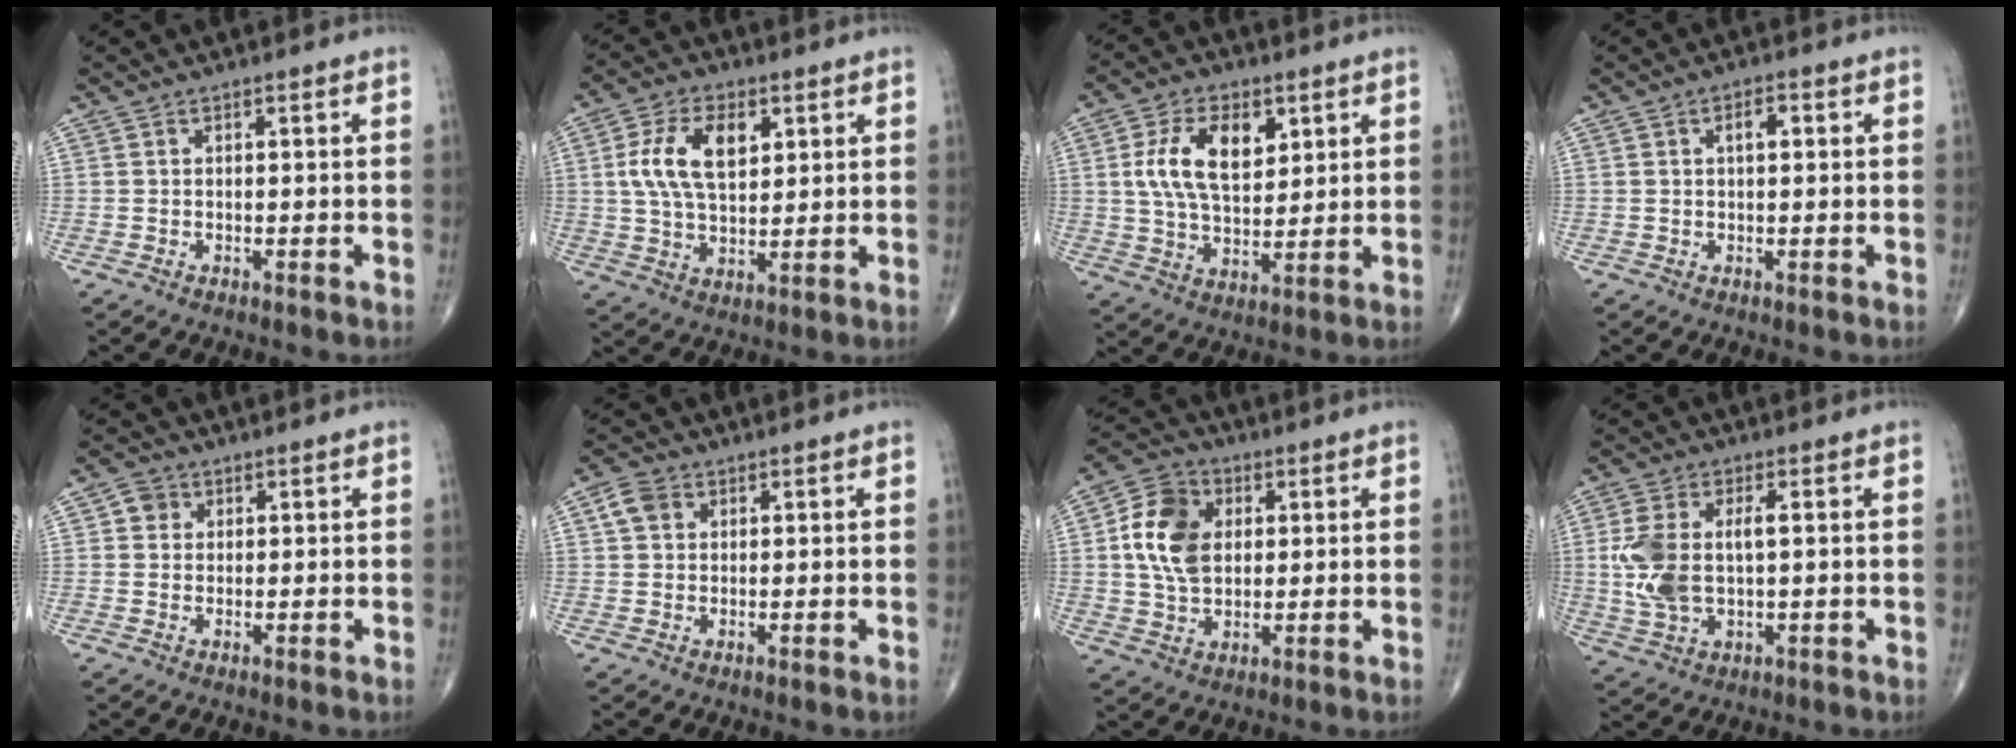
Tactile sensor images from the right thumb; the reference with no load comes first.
{"total": 11.7, "force": [3.2, 6.6, 9.1], "torque": [-0.161, -0.004, 0.059]}
{"total": 13.0, "force": [3.9, 7.4, 9.9], "torque": [-0.163, -0.011, 0.074]}
{"total": 2.7, "force": [0.7, 1.2, 2.2], "torque": [-0.034, 0.004, 0.008]}
{"total": 2.8, "force": [0.8, 2.6, 0.9], "torque": [0.000, 0.000, 0.008]}
{"total": 3.9, "force": [1.3, 3.1, 2.0], "torque": [-0.028, 0.006, 0.022]}
{"total": 11.6, "force": [1.9, 8.3, 7.8], "torque": [-0.133, 0.006, 0.031]}
{"total": 10.4, "force": [0.8, 5.4, 8.9], "torque": [-0.202, 0.005, 0.021]}